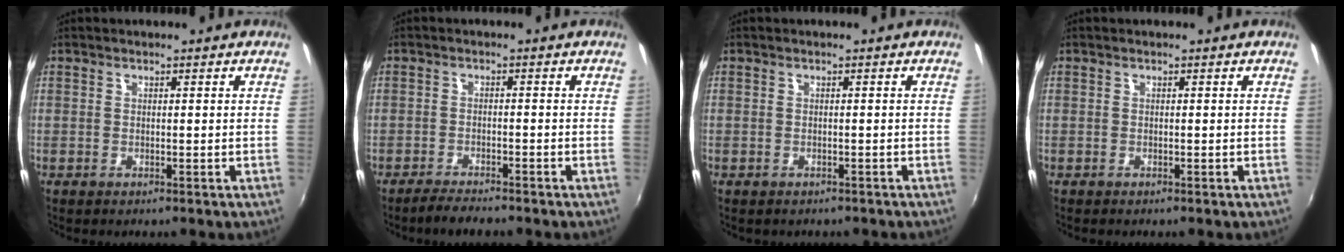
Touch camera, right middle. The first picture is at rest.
{"total": 3.2, "force": [-3.0, 0.3, 1.1], "torque": [-0.040, -0.007, -0.057]}
{"total": 1.3, "force": [-1.1, 0.6, 0.4], "torque": [-0.011, -0.007, -0.013]}
{"total": 0.0}